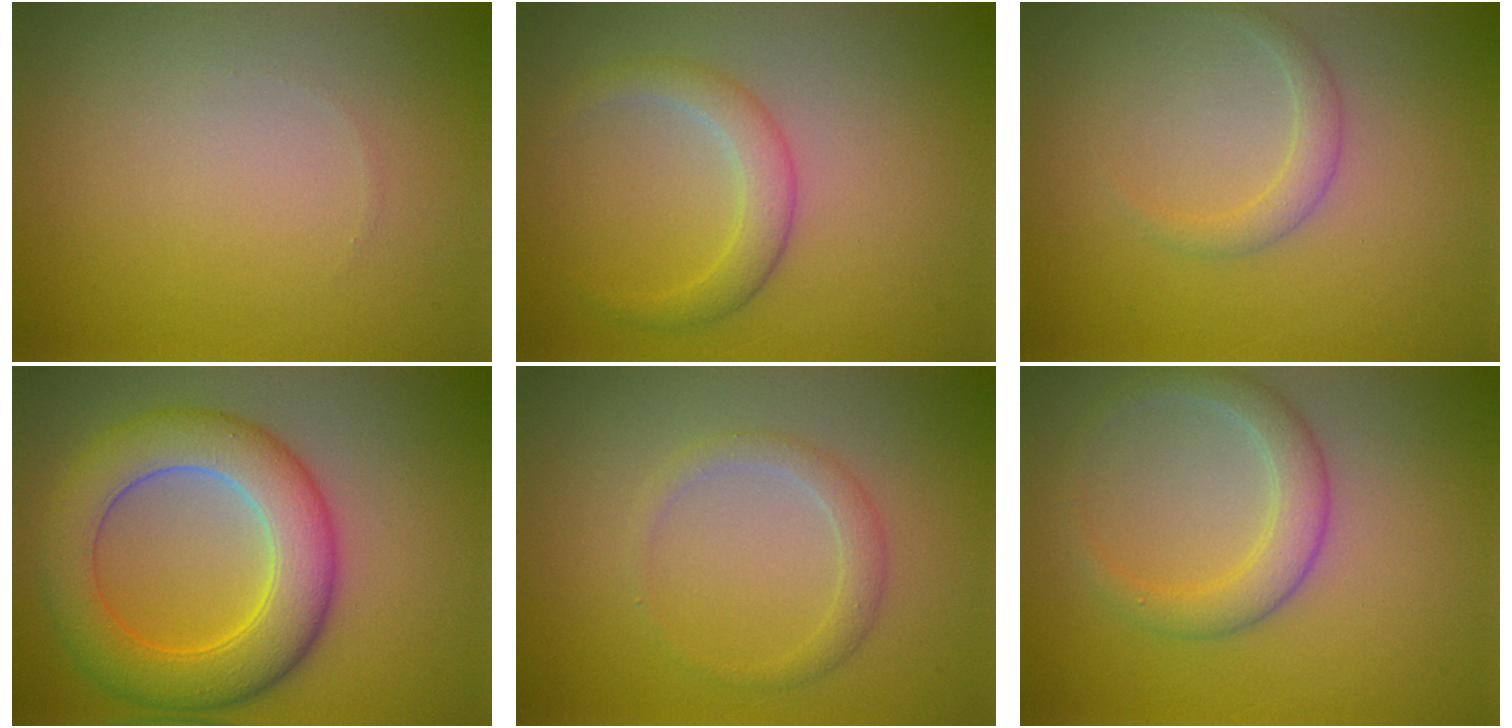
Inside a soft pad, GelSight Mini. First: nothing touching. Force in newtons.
{"total": 2.5, "press": 2.5, "slide": 0.1}
{"total": 1.5, "press": 1.5, "slide": 0.0}
{"total": 7.7, "press": 7.7, "slide": 0.0}
{"total": 1.6, "press": 1.6, "slide": 0.1}
{"total": 3.1, "press": 3.1, "slide": 0.1}